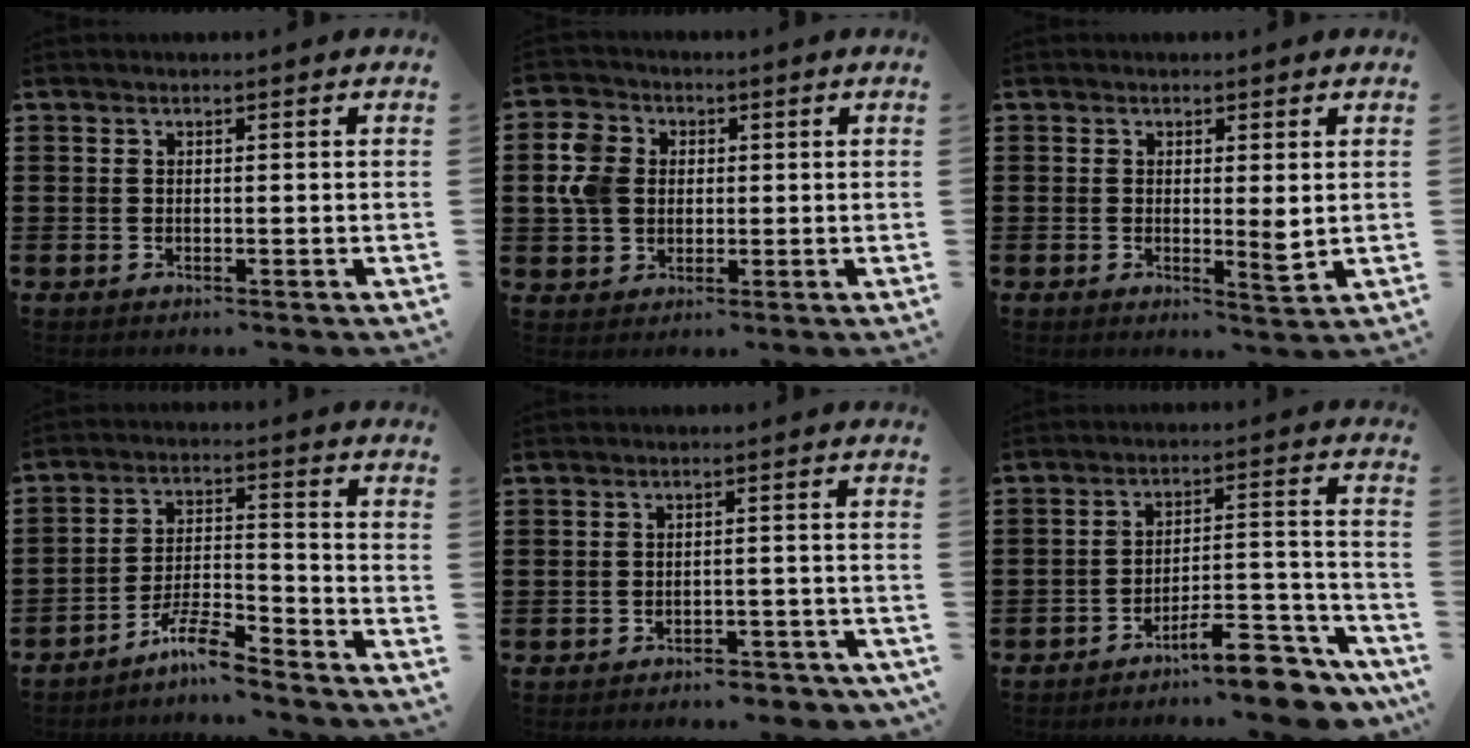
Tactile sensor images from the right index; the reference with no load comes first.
{"total": 6.5, "force": [0.6, 5.6, 3.3], "torque": [-0.100, 0.011, 0.007]}
{"total": 3.2, "force": [0.3, 0.5, 3.2], "torque": [-0.050, -0.006, 0.004]}
{"total": 6.9, "force": [-5.9, 0.9, 3.4], "torque": [-0.070, 0.002, -0.111]}
{"total": 2.7, "force": [-2.7, 0.3, 0.3], "torque": [-0.012, -0.001, -0.056]}
{"total": 9.7, "force": [-8.1, 1.6, 5.1], "torque": [-0.067, 0.027, -0.147]}